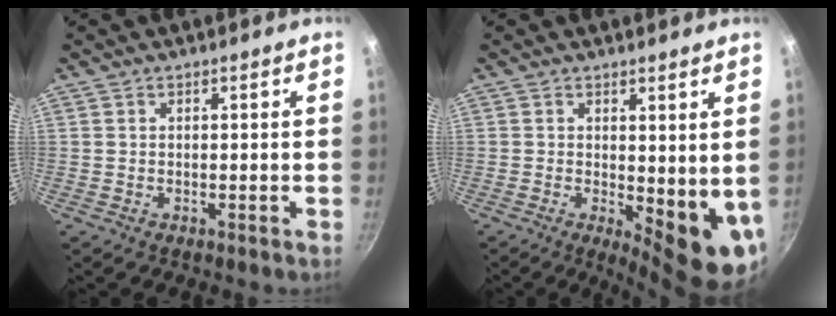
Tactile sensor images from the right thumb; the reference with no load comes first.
{"total": 9.4, "force": [0.3, 3.8, 8.6], "torque": [-0.090, -0.019, 0.013]}